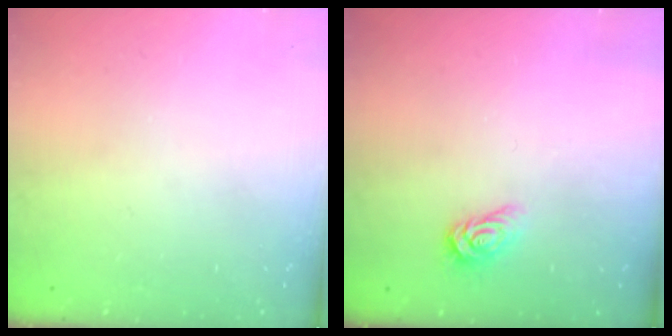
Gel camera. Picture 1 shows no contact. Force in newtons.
{"total": 3.5, "press": 3.5, "slide": 0.3}